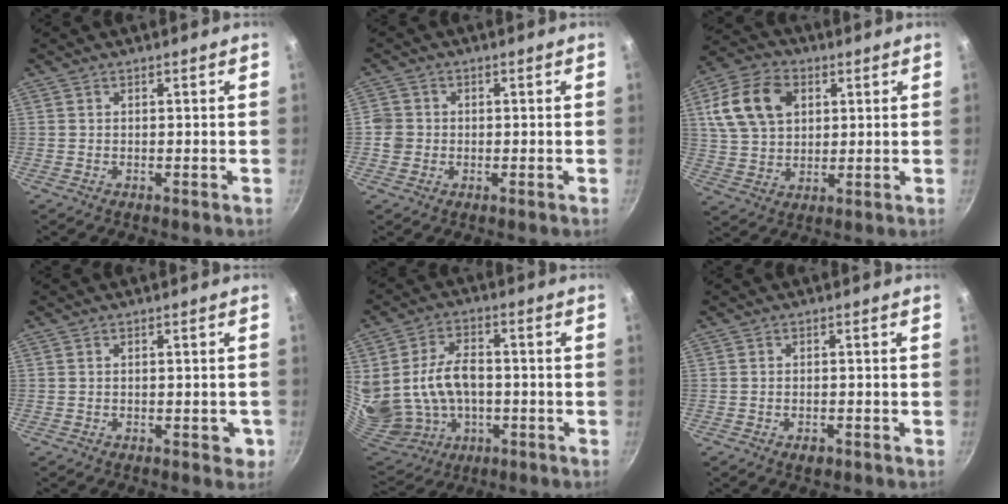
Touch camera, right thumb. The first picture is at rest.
{"total": 3.3, "force": [-0.5, 3.1, 1.0], "torque": [-0.001, 0.012, -0.013]}
{"total": 14.0, "force": [4.3, 10.0, 8.8], "torque": [-0.149, 0.005, 0.076]}
{"total": 2.6, "force": [-0.8, 1.4, 2.0], "torque": [-0.011, 0.004, -0.011]}
{"total": 17.5, "force": [-1.0, 12.6, 12.1], "torque": [-0.224, 0.007, 0.004]}
{"total": 2.0, "force": [-1.1, 1.2, 1.2], "torque": [-0.023, 0.005, -0.013]}